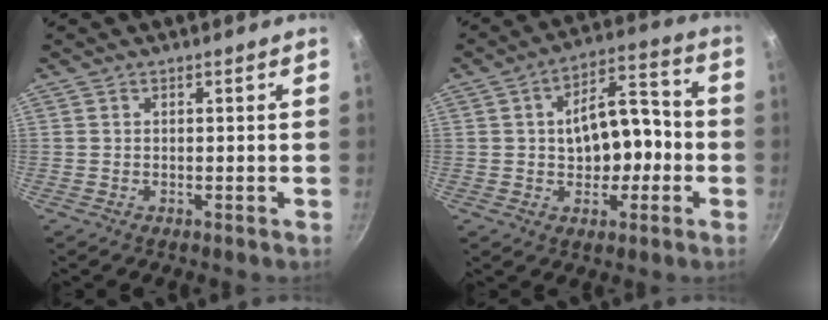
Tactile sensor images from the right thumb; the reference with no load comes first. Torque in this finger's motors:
{"motor_torque": [-0.93, 0.87, 0.28, 0.55, 0.07]}